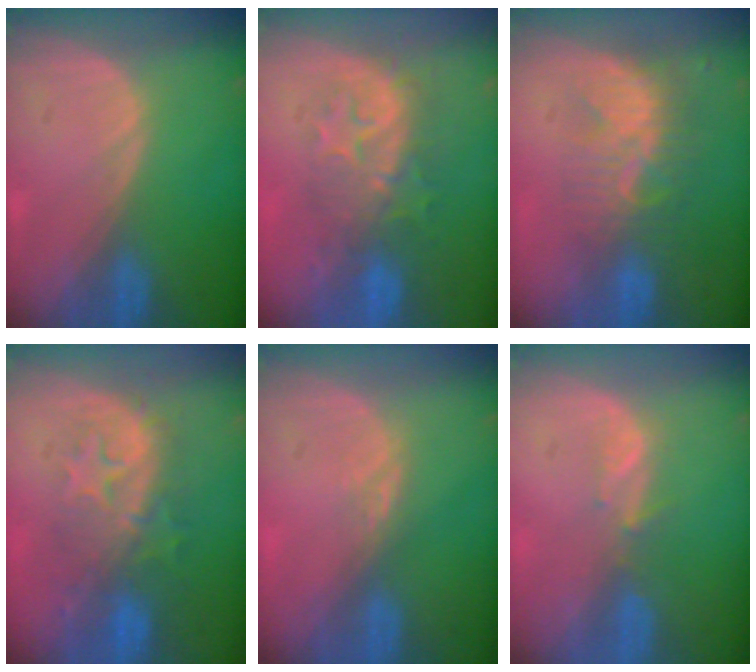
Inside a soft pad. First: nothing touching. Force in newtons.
{"total": 8.3, "press": 8.2, "slide": 1.8}
{"total": 8.5, "press": 7.6, "slide": 3.8}
{"total": 8.8, "press": 8.6, "slide": 1.8}
{"total": 2.0, "press": 1.5, "slide": 1.3}
{"total": 1.9, "press": 1.8, "slide": 0.7}